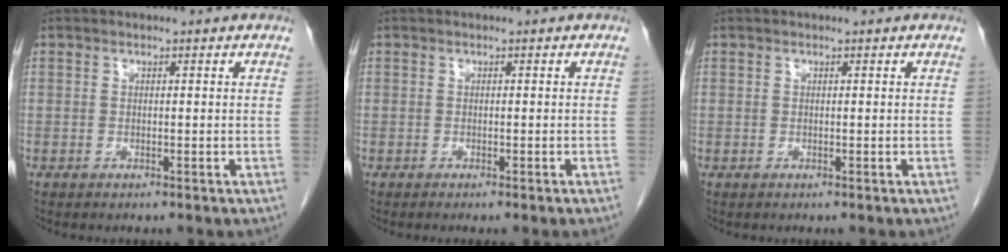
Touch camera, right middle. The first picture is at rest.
{"total": 1.2, "force": [-0.9, -0.4, 0.7], "torque": [-0.009, 0.003, -0.013]}
{"total": 0.0}